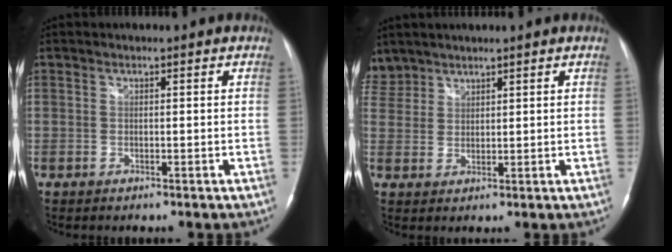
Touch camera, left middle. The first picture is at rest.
{"total": 4.9, "force": [4.1, 2.7, -0.1], "torque": [0.002, 0.012, 0.090]}